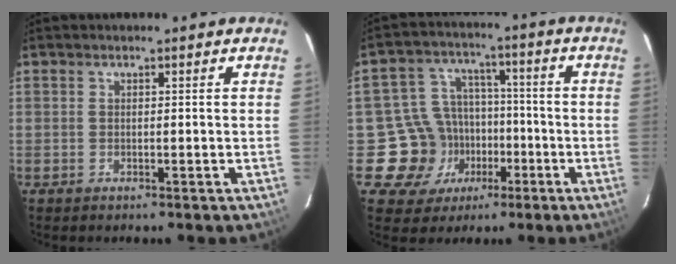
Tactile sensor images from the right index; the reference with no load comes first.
{"total": 11.5, "force": [-4.2, 10.5, 2.2], "torque": [-0.060, 0.044, -0.048]}